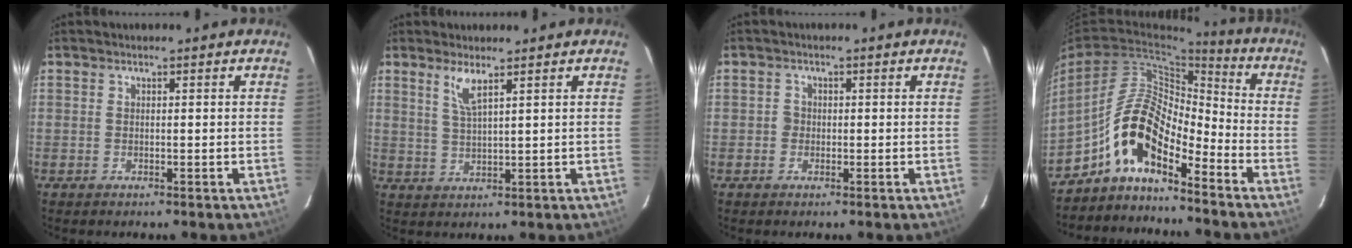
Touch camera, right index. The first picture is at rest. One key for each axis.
{"total": 3.7, "fx": 2.4, "fy": 0.1, "fz": 2.8, "tx": -0.059, "ty": -0.005, "tz": 0.047}
{"total": 1.5, "fx": -0.4, "fy": 1.5, "fz": 0.2, "tx": -0.001, "ty": 0.003, "tz": -0.007}
{"total": 11.2, "fx": -7.4, "fy": 4.0, "fz": 7.4, "tx": -0.146, "ty": 0.022, "tz": -0.149}